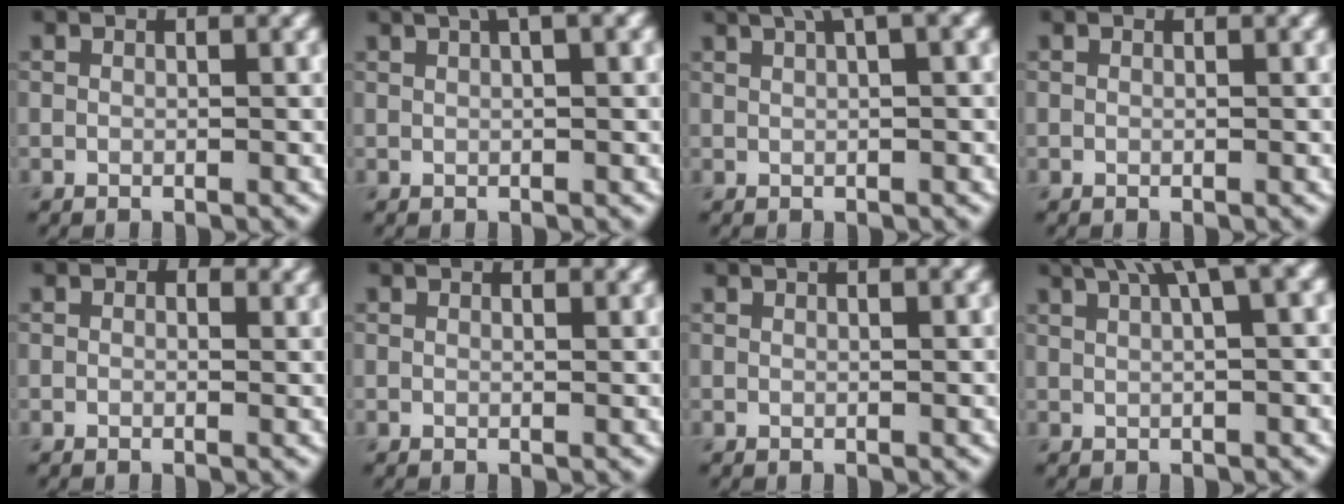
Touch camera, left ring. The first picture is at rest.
{"total": 3.4, "force": [2.0, 0.7, 2.7], "torque": [-0.035, 0.010, 0.029]}
{"total": 4.2, "force": [2.6, 0.7, 3.2], "torque": [-0.044, 0.019, 0.042]}
{"total": 0.0}
{"total": 1.4, "force": [0.7, 0.9, 0.8], "torque": [-0.008, -0.003, 0.007]}
{"total": 1.5, "force": [1.3, 0.4, 0.6], "torque": [-0.014, 0.000, 0.013]}
{"total": 3.2, "force": [2.1, 1.2, 2.1], "torque": [-0.009, 0.004, 0.008]}
{"total": 5.8, "force": [3.4, 1.2, 4.6], "torque": [-0.054, 0.025, 0.050]}